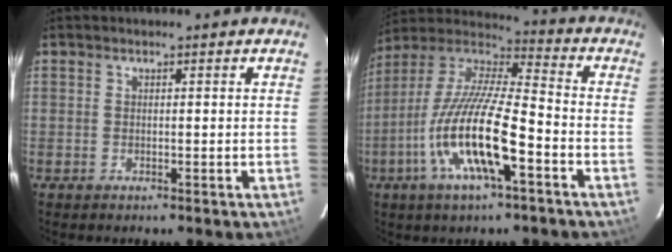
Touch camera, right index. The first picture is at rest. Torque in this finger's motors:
{"motor_torque": [1.27, -0.87, 1.05, 0.21]}